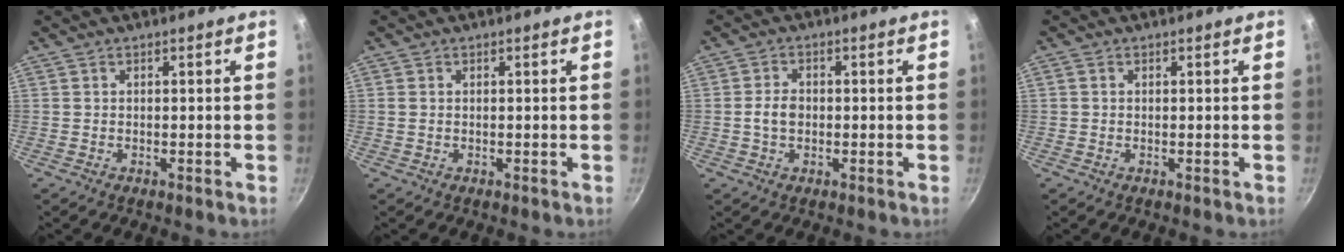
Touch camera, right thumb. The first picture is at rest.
{"total": 0.7, "force": [0.1, 0.5, 0.4], "torque": [-0.009, 0.002, 0.002]}
{"total": 3.6, "force": [-0.4, 2.5, 2.5], "torque": [-0.039, 0.012, -0.010]}
{"total": 0.6, "force": [0.1, 0.5, 0.3], "torque": [-0.004, 0.003, 0.000]}